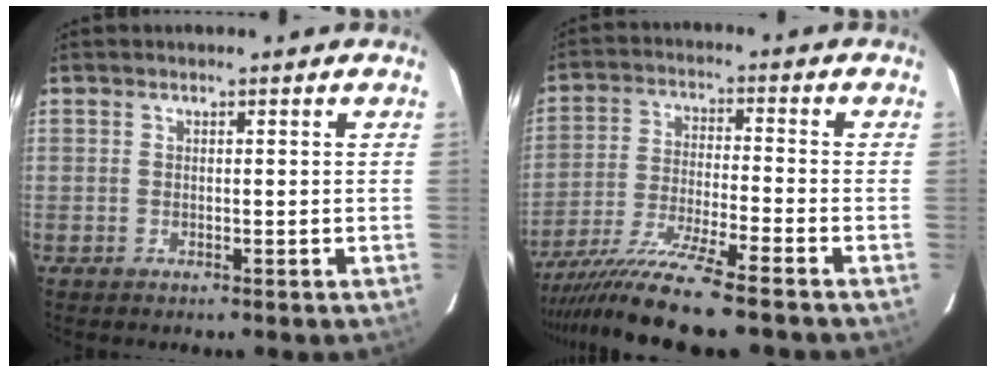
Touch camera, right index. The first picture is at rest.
{"total": 12.3, "force": [-10.2, -0.9, 6.8], "torque": [-0.118, -0.027, -0.177]}